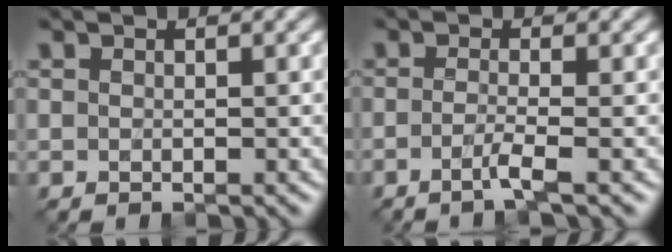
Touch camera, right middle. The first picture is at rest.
{"total": 2.2, "force": [-1.1, 0.3, 1.9], "torque": [-0.029, -0.004, -0.032]}